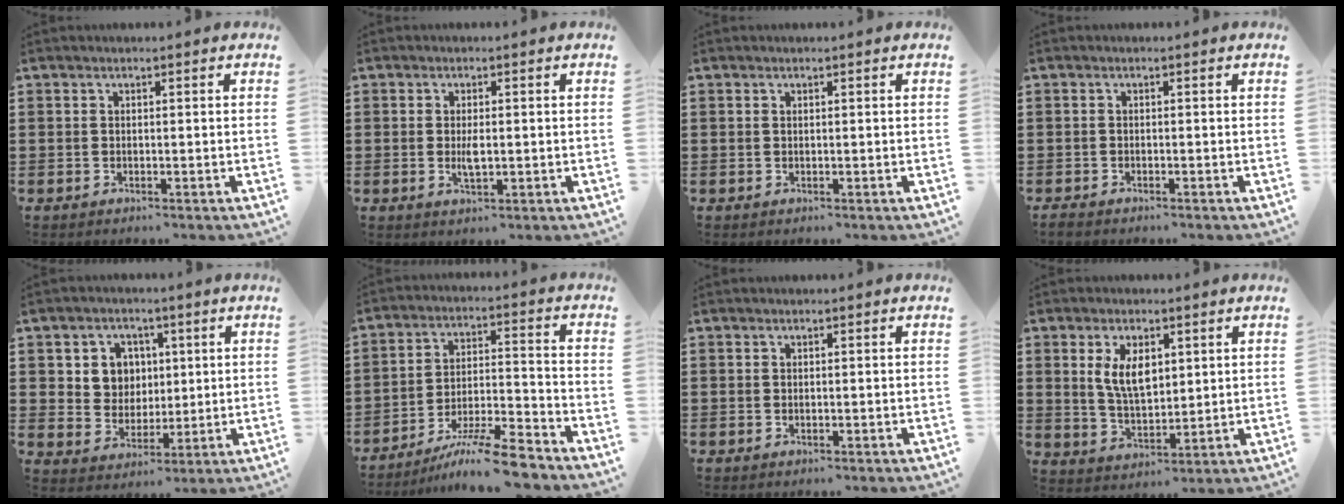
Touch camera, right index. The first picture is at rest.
{"total": 2.6, "force": [-0.1, 0.9, 2.4], "torque": [-0.045, 0.000, -0.001]}
{"total": 0.0}
{"total": 0.7, "force": [-0.7, 0.2, 0.1], "torque": [-0.003, -0.001, -0.014]}
{"total": 5.7, "force": [1.7, 5.3, 1.4], "torque": [-0.048, 0.012, 0.027]}
{"total": 9.5, "force": [-8.1, 0.5, 4.9], "torque": [-0.078, 0.015, -0.155]}
{"total": 0.0}
{"total": 6.4, "force": [2.0, 3.2, 5.2], "torque": [-0.103, 0.005, 0.032]}